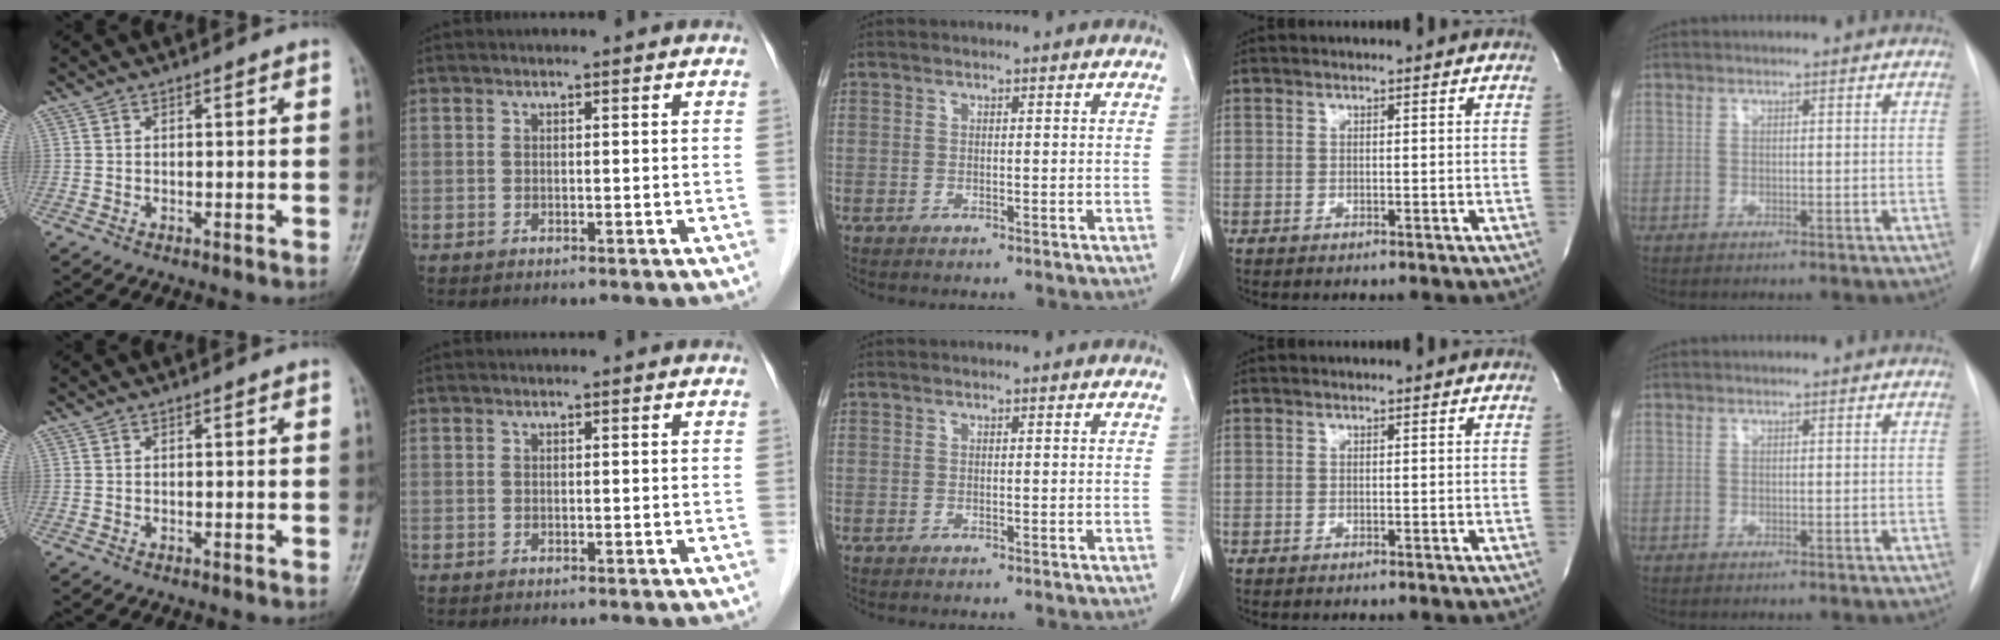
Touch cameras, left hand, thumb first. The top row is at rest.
{}